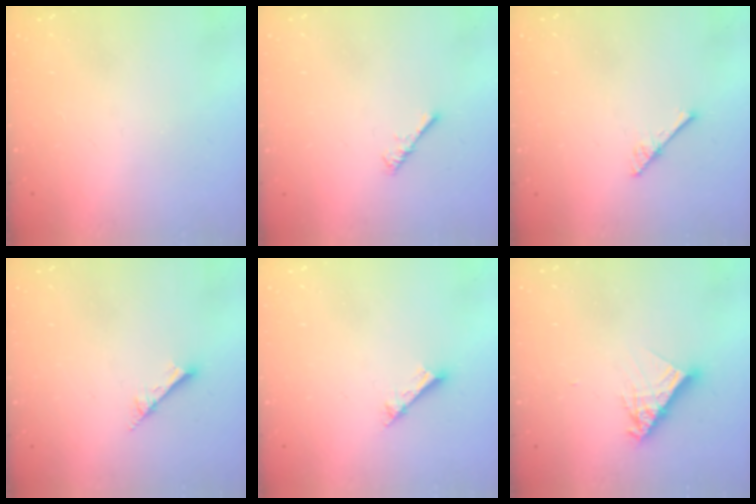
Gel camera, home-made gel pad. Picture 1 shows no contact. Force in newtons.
{"total": 0.9, "press": 0.9, "slide": 0.3}
{"total": 3.0, "press": 3.0, "slide": 0.3}
{"total": 1.7, "press": 1.6, "slide": 0.1}
{"total": 2.5, "press": 2.5, "slide": 0.1}
{"total": 10.2, "press": 10.2, "slide": 0.9}